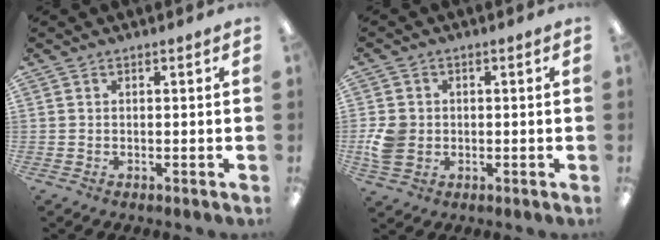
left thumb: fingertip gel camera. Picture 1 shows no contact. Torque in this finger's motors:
{"motor_torque": [-0.12, 0.12, 0.34, -0.34, 0.02]}